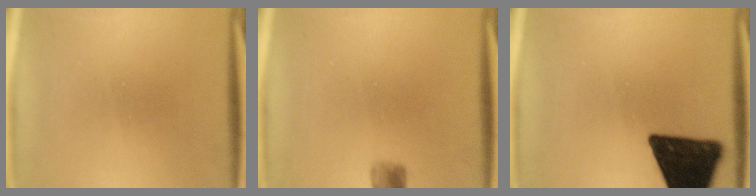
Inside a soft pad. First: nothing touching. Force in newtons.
{"total": 2.4}
{"total": 16.3}